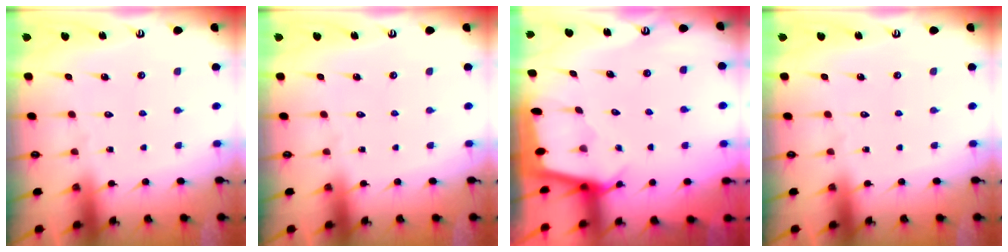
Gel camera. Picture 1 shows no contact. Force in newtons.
{"total": 0.0}
{"total": 2.3, "press": 2.3, "slide": 0.3}
{"total": 0.0}